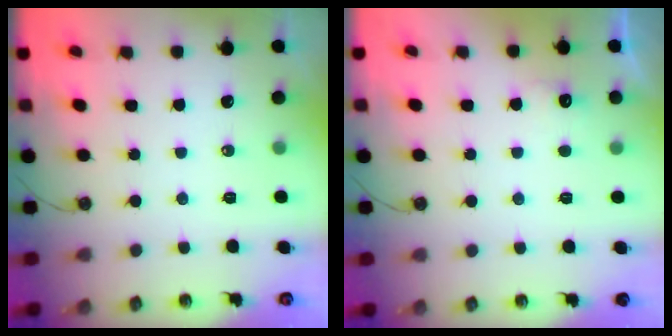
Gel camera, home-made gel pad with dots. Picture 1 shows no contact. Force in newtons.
{"total": 6.3, "press": 6.2, "slide": 1.4}